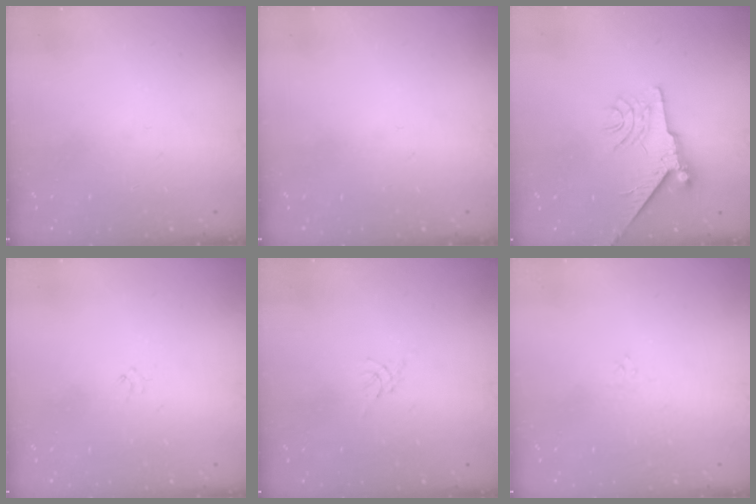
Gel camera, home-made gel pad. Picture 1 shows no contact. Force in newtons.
{"total": 0.0}
{"total": 11.5, "press": 11.4, "slide": 1.2}
{"total": 0.0}
{"total": 0.0}
{"total": 2.9, "press": 2.9, "slide": 0.3}